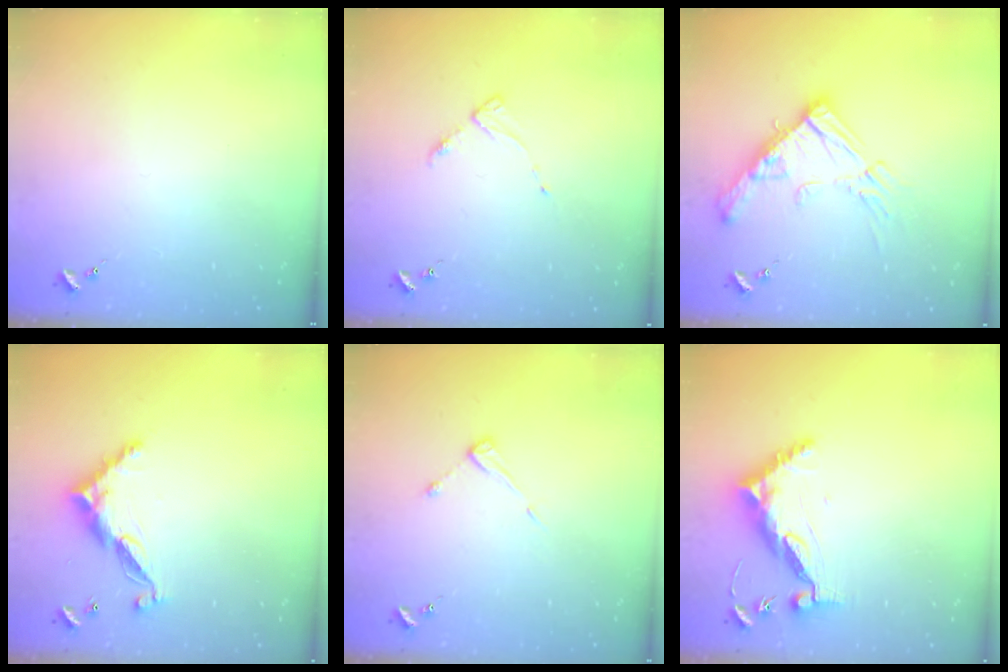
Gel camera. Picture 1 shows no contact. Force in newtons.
{"total": 5.0, "press": 4.9, "slide": 0.6}
{"total": 16.4, "press": 16.4, "slide": 1.8}
{"total": 11.3, "press": 11.3, "slide": 0.3}
{"total": 4.7, "press": 4.7, "slide": 0.4}
{"total": 10.6, "press": 10.5, "slide": 0.9}